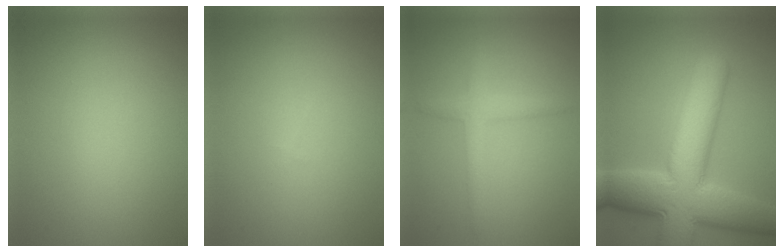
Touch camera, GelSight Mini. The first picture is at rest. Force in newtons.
{"total": 0.0}
{"total": 2.3, "press": 2.3, "slide": 0.1}
{"total": 12.4, "press": 12.4, "slide": 0.6}